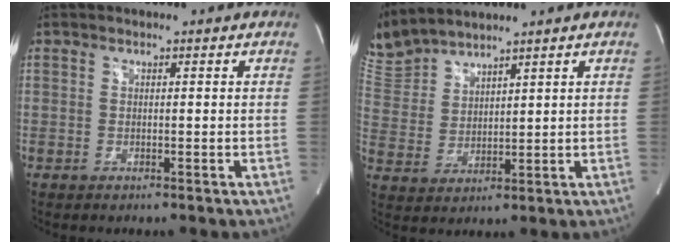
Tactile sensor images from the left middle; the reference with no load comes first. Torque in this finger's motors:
{"motor_torque": [0.49, -0.42, 0.29, 0.13]}